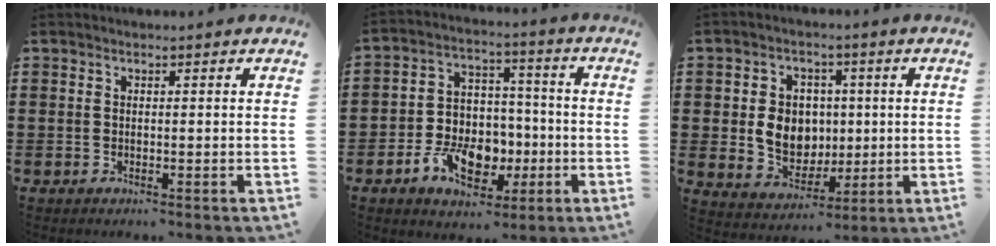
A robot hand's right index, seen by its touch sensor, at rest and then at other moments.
{"total": 9.6, "force": [-3.5, 6.9, 5.7], "torque": [-0.109, 0.019, -0.055]}
{"total": 7.6, "force": [0.3, 6.4, 4.0], "torque": [-0.079, 0.014, 0.005]}